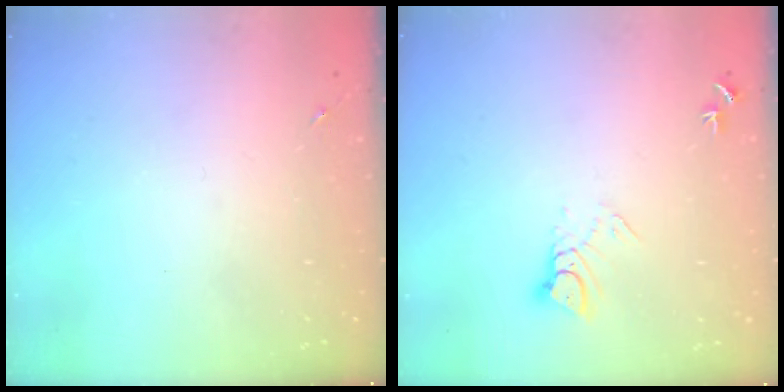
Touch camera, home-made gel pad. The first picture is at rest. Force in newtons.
{"total": 5.1, "press": 5.1, "slide": 0.3}